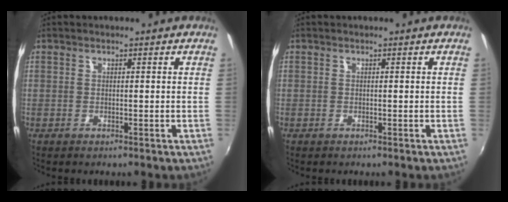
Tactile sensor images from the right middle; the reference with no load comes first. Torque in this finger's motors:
{"motor_torque": [0.66, -0.63, -0.11, -0.21]}